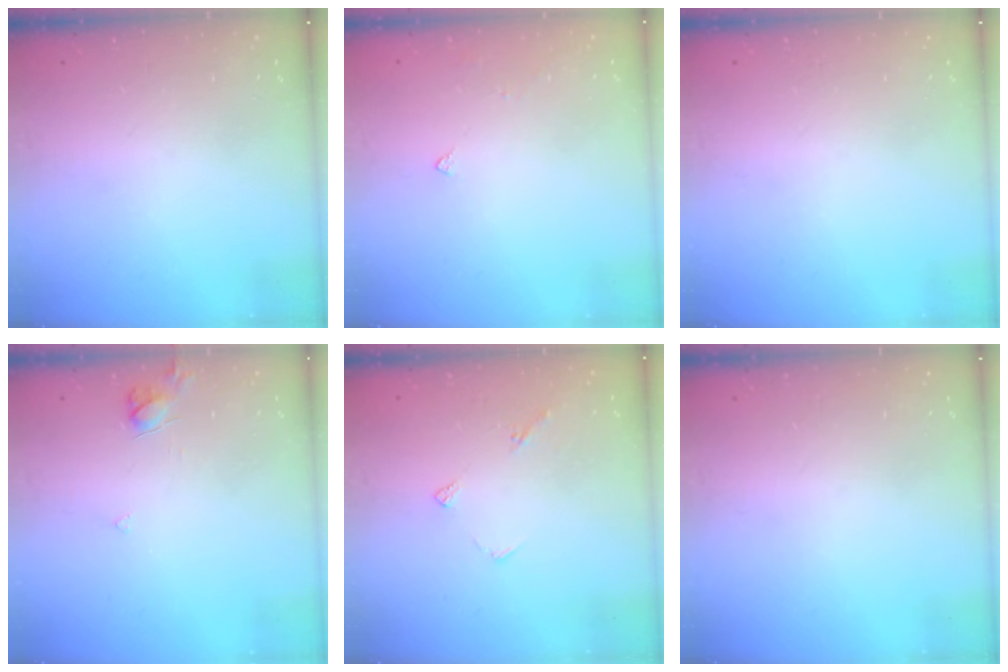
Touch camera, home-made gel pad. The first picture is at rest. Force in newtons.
{"total": 2.9, "press": 2.8, "slide": 0.8}
{"total": 0.0}
{"total": 4.5, "press": 4.5, "slide": 0.4}
{"total": 4.7, "press": 4.7, "slide": 0.5}
{"total": 0.0}